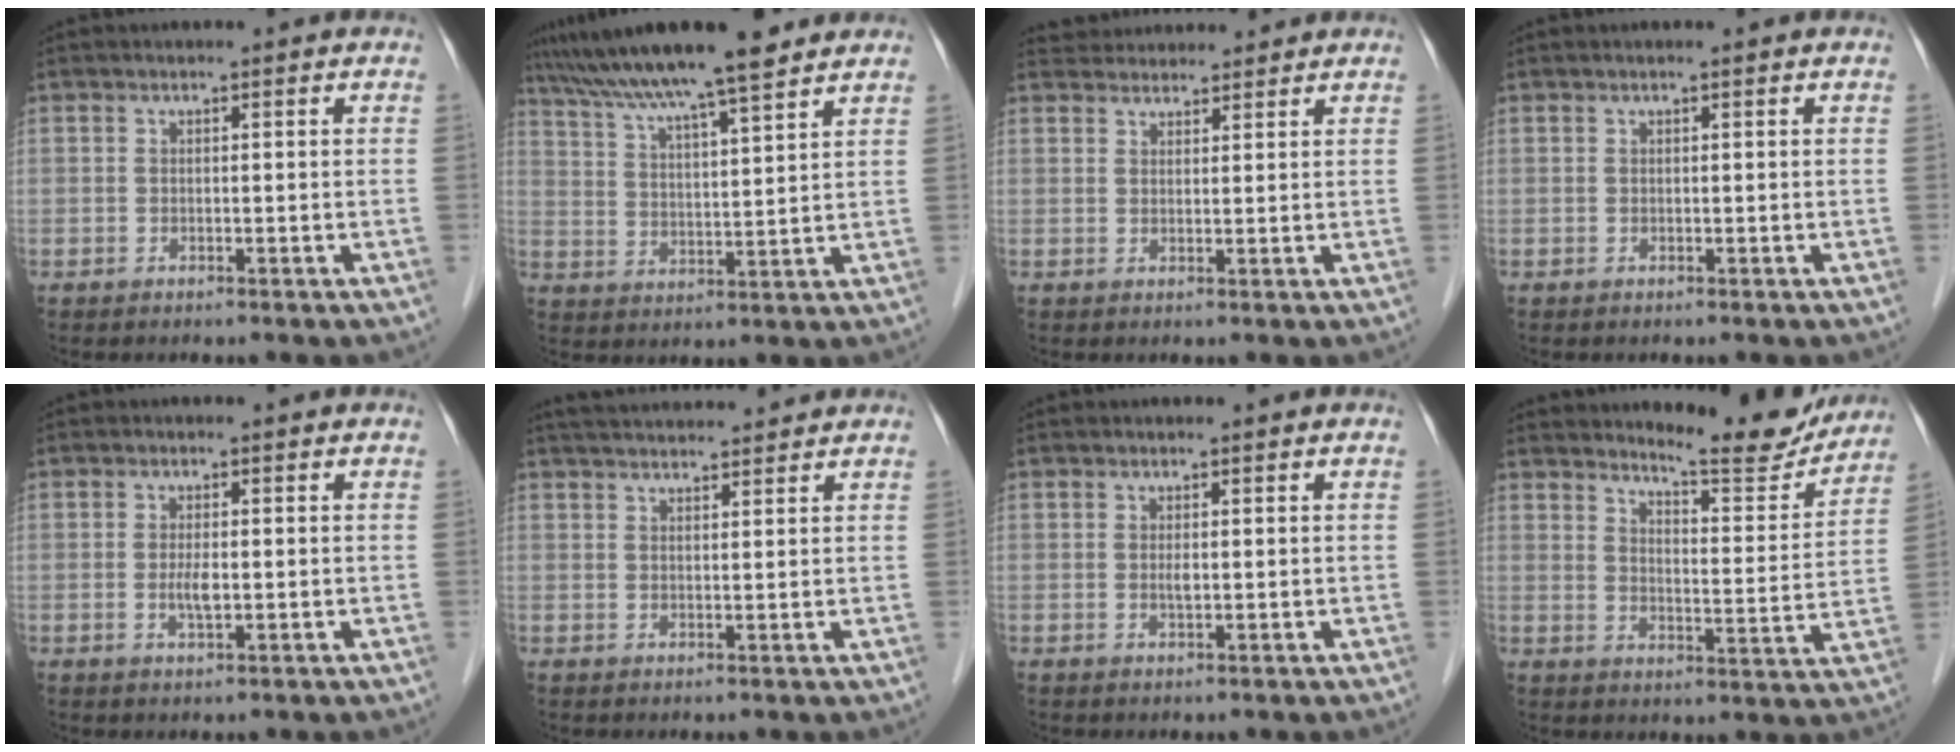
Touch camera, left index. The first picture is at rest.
{"total": 14.0, "force": [11.6, 0.5, 7.7], "torque": [-0.133, 0.021, 0.189]}
{"total": 6.2, "force": [5.9, 1.6, 0.7], "torque": [-0.007, 0.034, 0.084]}
{"total": 0.0}
{"total": 2.2, "force": [-0.3, 0.6, 2.0], "torque": [-0.043, -0.001, -0.006]}
{"total": 9.4, "force": [8.8, 1.0, 3.1], "torque": [-0.053, 0.029, 0.130]}
{"total": 0.8, "force": [0.0, 0.3, 0.7], "torque": [-0.017, -0.002, 0.001]}
{"total": 11.8, "force": [11.3, 1.4, 3.0], "torque": [-0.040, -0.030, 0.147]}